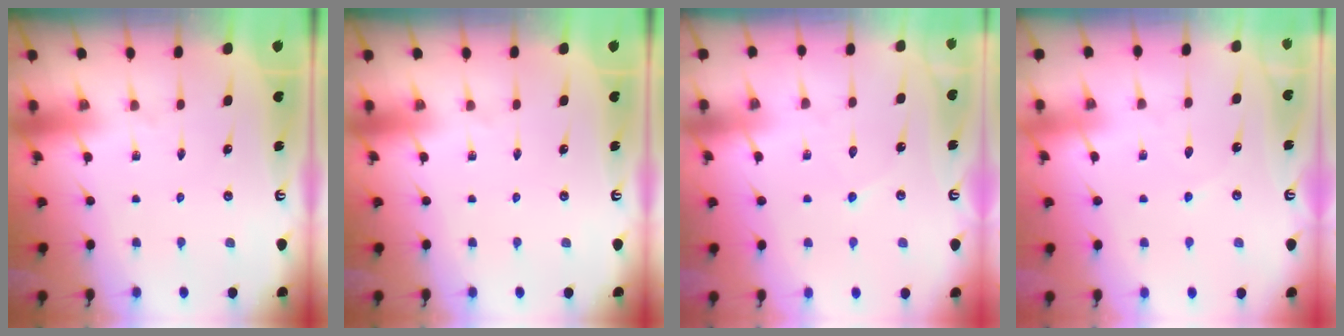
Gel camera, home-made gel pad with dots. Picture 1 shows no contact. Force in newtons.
{"total": 0.0}
{"total": 3.5, "press": 3.5, "slide": 0.4}
{"total": 2.6, "press": 2.6, "slide": 0.3}